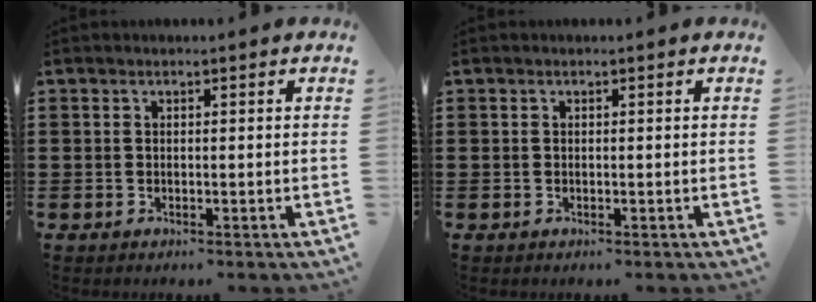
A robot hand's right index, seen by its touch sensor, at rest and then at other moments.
{"total": 0.0}